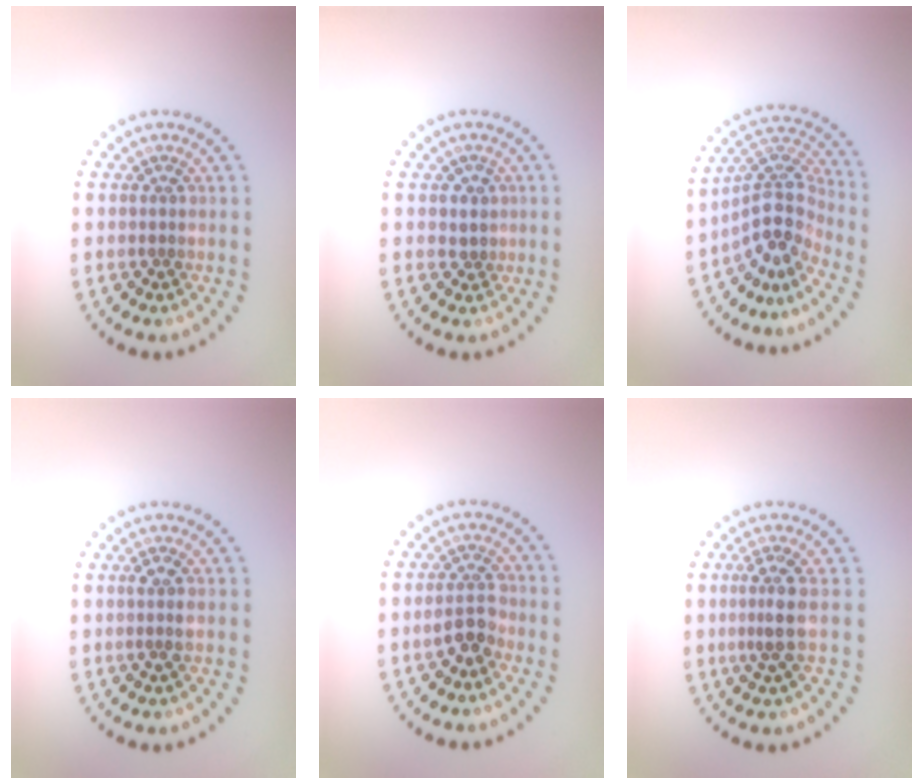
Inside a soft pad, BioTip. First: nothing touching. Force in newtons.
{"total": 1.2, "press": 0.9, "slide": 0.7}
{"total": 4.3, "press": 3.1, "slide": 2.9}
{"total": 1.5, "press": 1.2, "slide": 0.9}
{"total": 2.4, "press": 2.3, "slide": 0.8}
{"total": 2.6, "press": 2.0, "slide": 1.6}